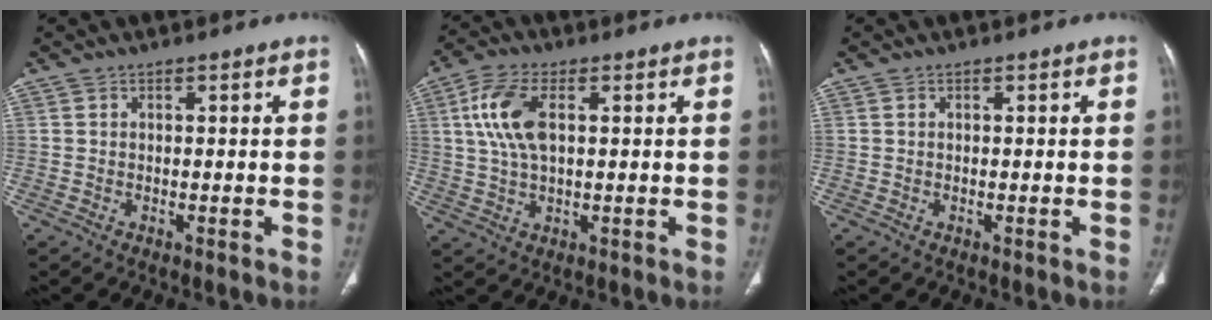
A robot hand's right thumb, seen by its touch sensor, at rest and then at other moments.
{"total": 9.2, "force": [2.2, 4.6, 7.7], "torque": [-0.168, 0.007, 0.042]}
{"total": 0.0}